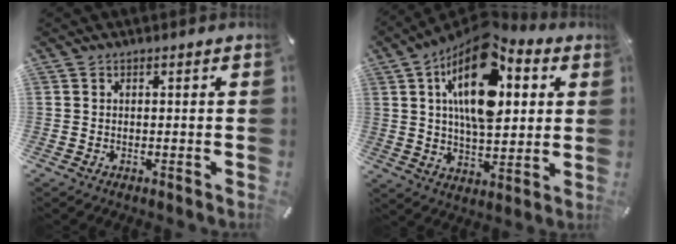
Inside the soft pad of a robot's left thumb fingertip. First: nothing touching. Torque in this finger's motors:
{"motor_torque": [2.94, 2.01, 1.60, -1.17, 0.86]}